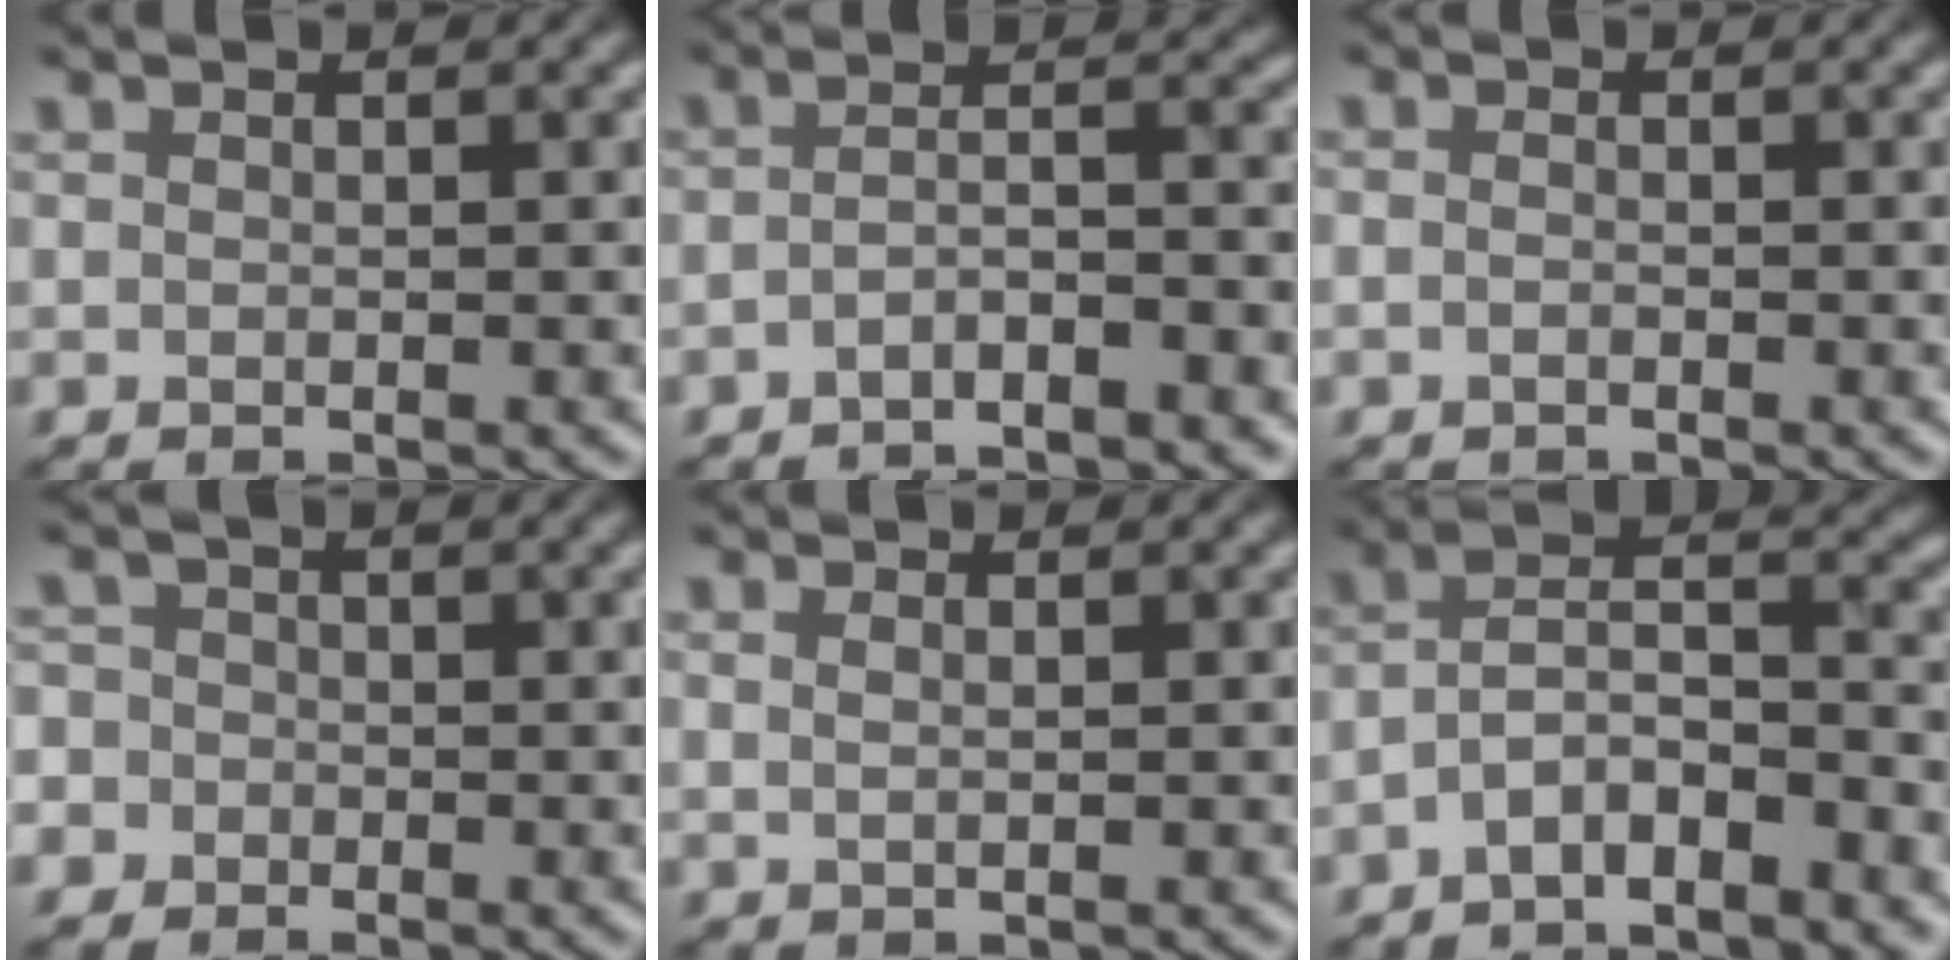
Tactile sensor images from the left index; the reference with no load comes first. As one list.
[{"total": 4.0, "force": [-2.4, 1.2, 3.0], "torque": [-0.045, 0.008, -0.047]}, {"total": 0.7, "force": [-0.3, 0.4, 0.5], "torque": [-0.012, -0.002, -0.010]}, {"total": 4.8, "force": [-1.3, 4.4, 1.2], "torque": [-0.021, 0.018, -0.059]}, {"total": 1.1, "force": [0.5, 0.6, 0.7], "torque": [-0.012, -0.006, 0.009]}, {"total": 5.9, "force": [-3.3, 2.1, 4.4], "torque": [-0.078, 0.010, -0.067]}]